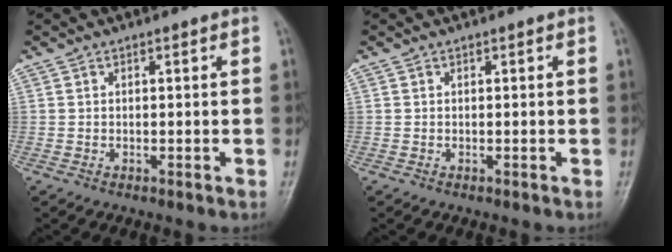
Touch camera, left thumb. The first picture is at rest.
{"total": 0.0}